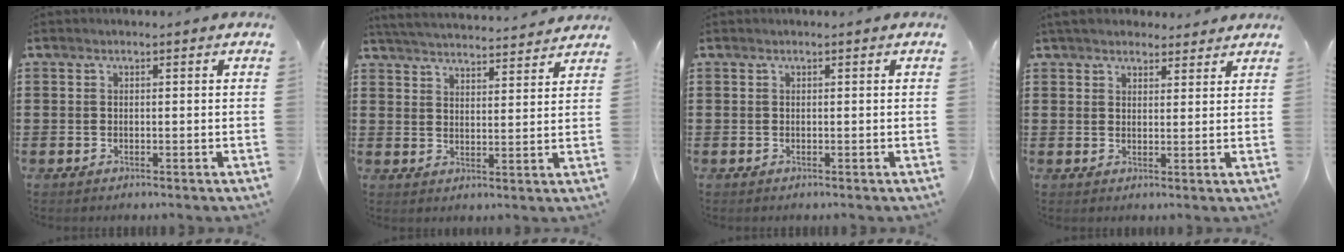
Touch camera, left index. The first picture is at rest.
{"total": 4.3, "force": [4.3, -0.2, 0.4], "torque": [-0.026, -0.028, 0.073]}
{"total": 0.0}
{"total": 3.8, "force": [3.5, 1.3, 0.9], "torque": [-0.028, 0.000, 0.068]}